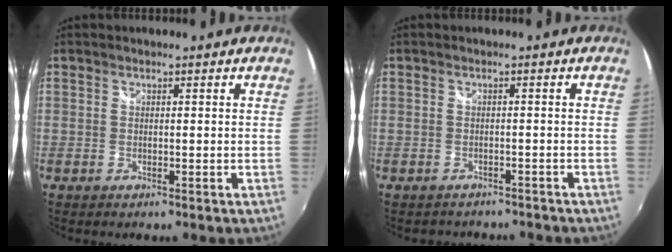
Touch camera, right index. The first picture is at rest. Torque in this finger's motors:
{"motor_torque": [0.01, 0.01, -0.01, 0.00]}